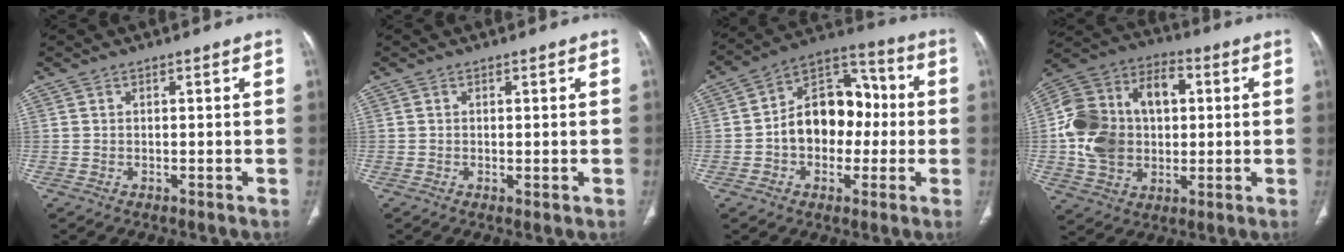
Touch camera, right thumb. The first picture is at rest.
{"total": 1.0, "force": [-0.2, 0.3, 0.9], "torque": [-0.019, -0.005, -0.001]}
{"total": 15.6, "force": [-0.9, 11.2, 10.9], "torque": [-0.127, 0.045, -0.021]}
{"total": 21.1, "force": [1.5, 15.0, 14.7], "torque": [-0.268, 0.028, 0.030]}